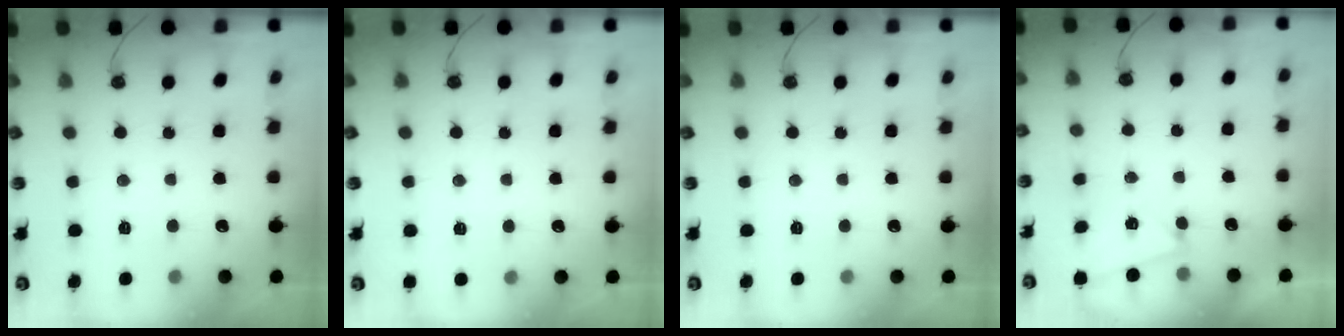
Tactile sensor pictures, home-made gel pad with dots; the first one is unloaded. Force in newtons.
{"total": 2.7, "press": 2.7, "slide": 0.5}
{"total": 0.0}
{"total": 2.5, "press": 2.1, "slide": 1.5}